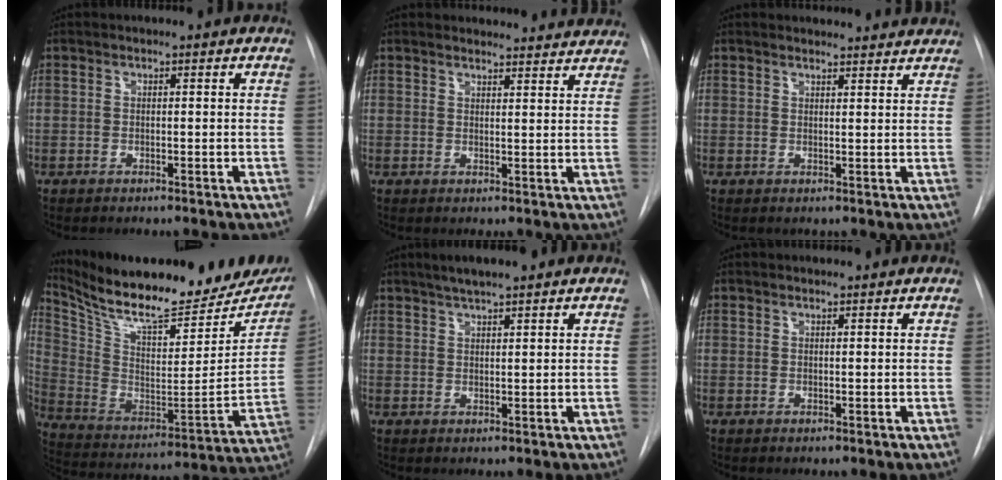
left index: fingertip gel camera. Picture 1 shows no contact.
{"total": 14.0, "force": [13.6, 2.6, 2.1], "torque": [-0.003, -0.003, 0.143]}
{"total": 9.8, "force": [9.5, 1.7, 1.6], "torque": [-0.003, 0.011, 0.093]}
{"total": 27.8, "force": [23.3, 6.9, 13.5], "torque": [-0.232, -0.038, 0.340]}
{"total": 5.4, "force": [4.3, 0.6, 3.3], "torque": [-0.054, 0.020, 0.071]}
{"total": 1.8, "force": [1.8, 0.2, 0.2], "torque": [-0.012, 0.015, 0.024]}